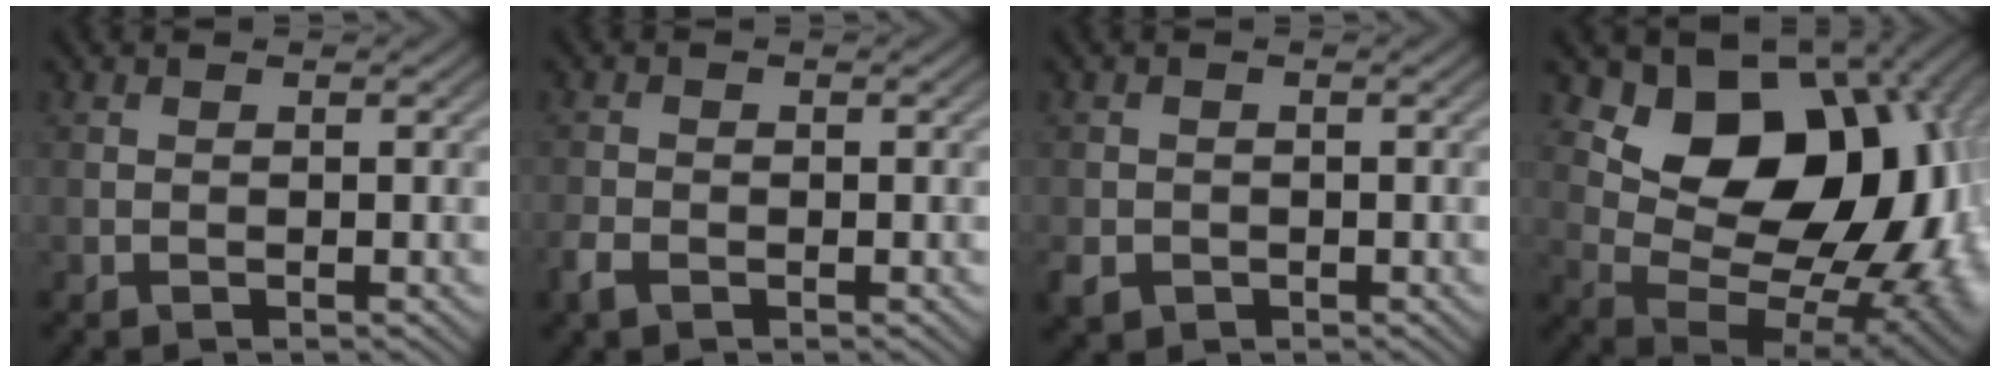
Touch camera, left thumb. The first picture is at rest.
{"total": 2.3, "force": [-1.3, 1.5, 1.3], "torque": [-0.034, -0.005, -0.031]}
{"total": 2.5, "force": [-1.0, 2.1, 0.9], "torque": [-0.026, -0.011, -0.024]}
{"total": 16.1, "force": [3.9, 10.8, 11.3], "torque": [-0.145, -0.008, 0.075]}